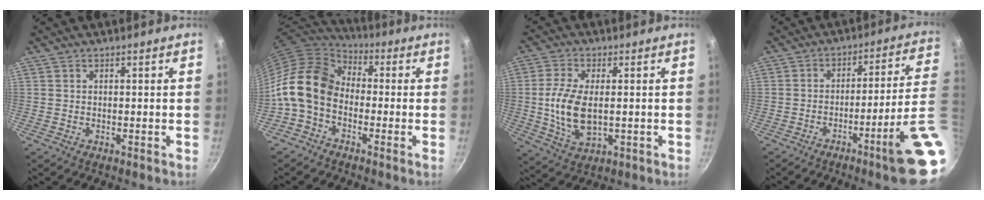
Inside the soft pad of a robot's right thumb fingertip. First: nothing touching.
{"total": 13.1, "force": [-2.9, 9.5, 8.6], "torque": [-0.142, 0.048, -0.079]}
{"total": 10.5, "force": [-0.2, 5.5, 9.0], "torque": [-0.185, -0.005, 0.000]}
{"total": 15.3, "force": [-6.1, 0.5, 14.1], "torque": [-0.177, 0.035, -0.087]}